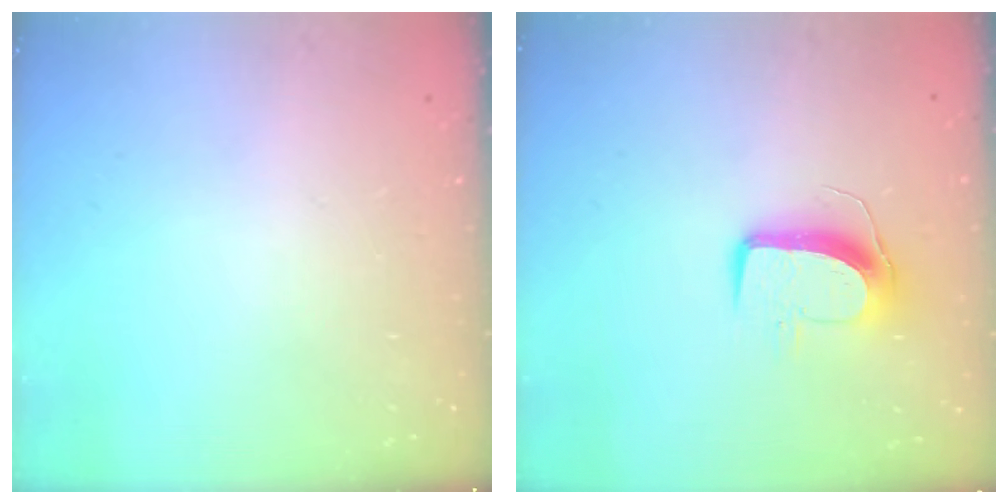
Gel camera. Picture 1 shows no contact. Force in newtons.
{"total": 9.8, "press": 9.8, "slide": 0.4}